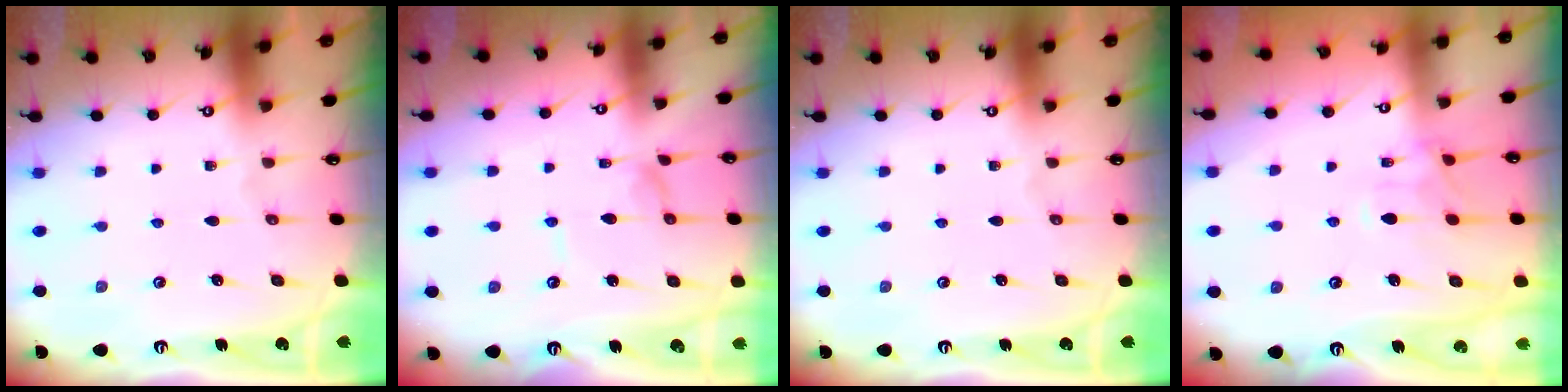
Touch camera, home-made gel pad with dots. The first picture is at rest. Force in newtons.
{"total": 0.0}
{"total": 0.0}
{"total": 1.7, "press": 1.1, "slide": 1.2}